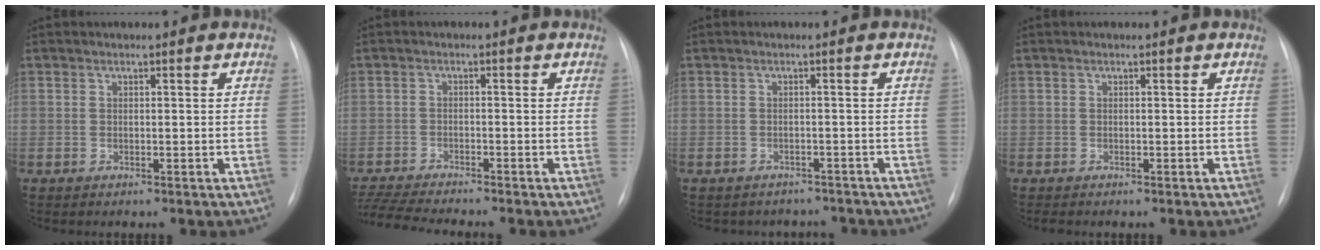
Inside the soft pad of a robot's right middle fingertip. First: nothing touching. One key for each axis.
{"total": 8.4, "fx": -7.7, "fy": -0.6, "fz": 3.3, "tx": -0.061, "ty": -0.016, "tz": -0.131}
{"total": 5.7, "fx": -5.1, "fy": 2.5, "fz": -0.1, "tx": 0.004, "ty": 0.015, "tz": -0.054}
{"total": 0.5, "fx": -0.5, "fy": 0.0, "fz": 0.2, "tx": -0.004, "ty": -0.001, "tz": -0.007}